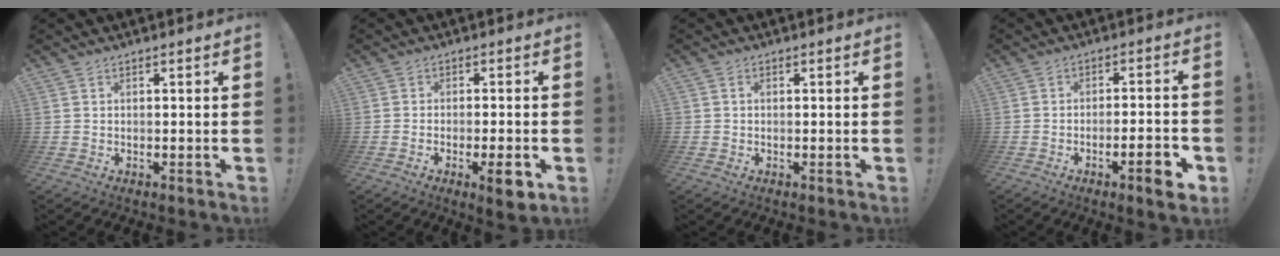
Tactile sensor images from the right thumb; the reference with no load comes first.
{"total": 5.7, "force": [-2.6, 1.2, 4.9], "torque": [-0.068, 0.005, -0.038]}
{"total": 0.8, "force": [-0.3, 0.7, 0.2], "torque": [-0.009, 0.006, -0.004]}
{"total": 8.1, "force": [-3.9, 1.4, 6.9], "torque": [-0.099, 0.016, -0.063]}